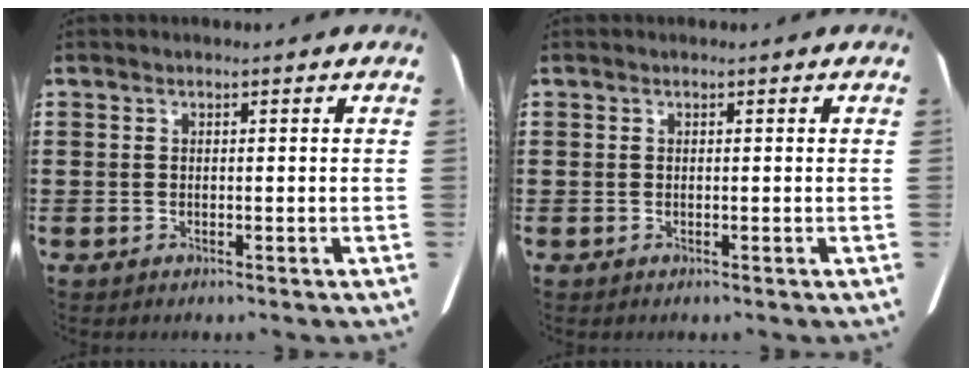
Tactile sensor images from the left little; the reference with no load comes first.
{"total": 0.0}